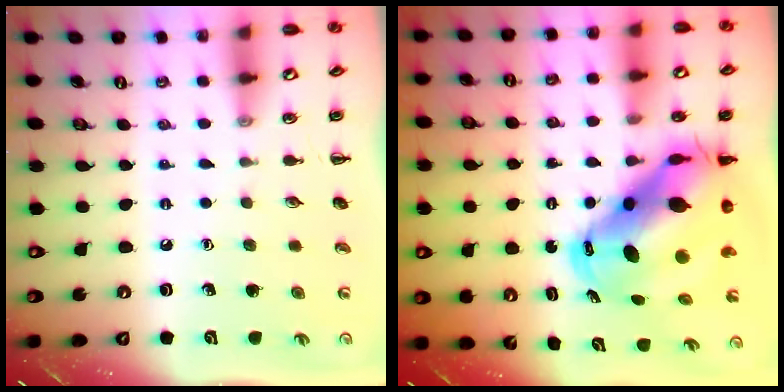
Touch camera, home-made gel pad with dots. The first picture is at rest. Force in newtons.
{"total": 16.2, "press": 15.7, "slide": 4.2}